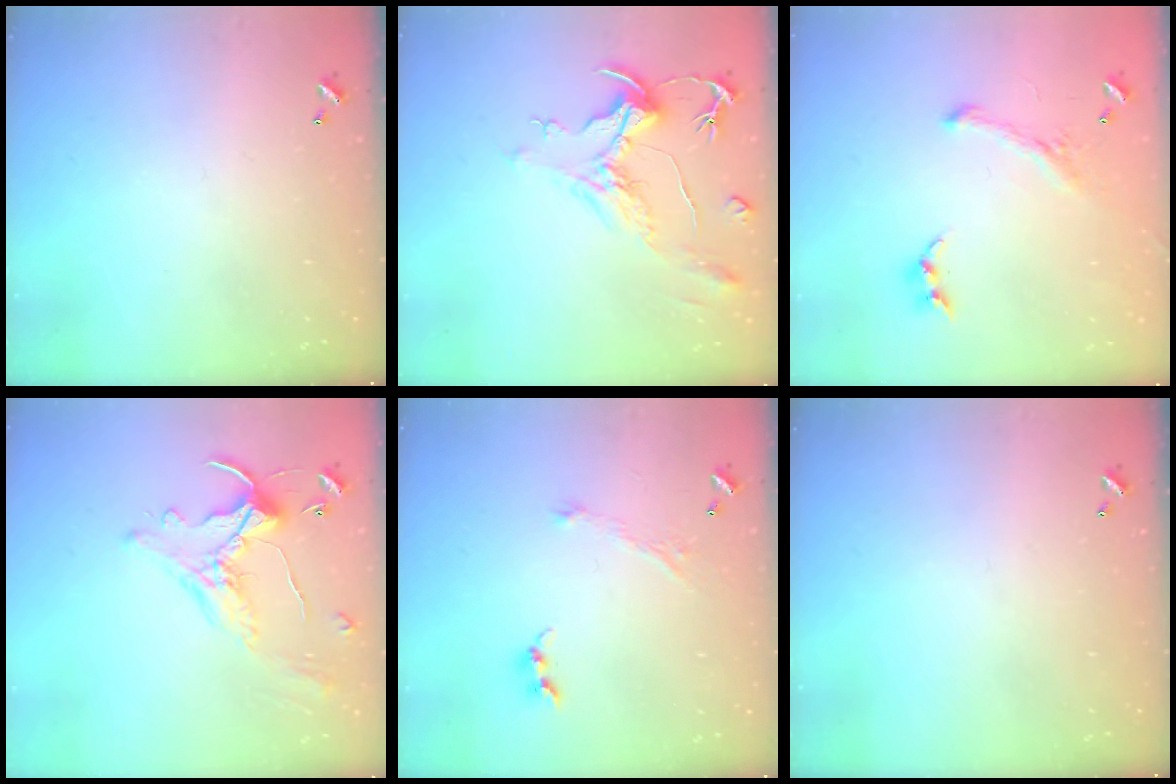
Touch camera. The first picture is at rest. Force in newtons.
{"total": 2.0, "press": 1.6, "slide": 1.2}
{"total": 1.1, "press": 0.0, "slide": 1.1}
{"total": 2.9, "press": 2.6, "slide": 1.3}
{"total": 2.3, "press": 2.3, "slide": 0.4}
{"total": 0.0}